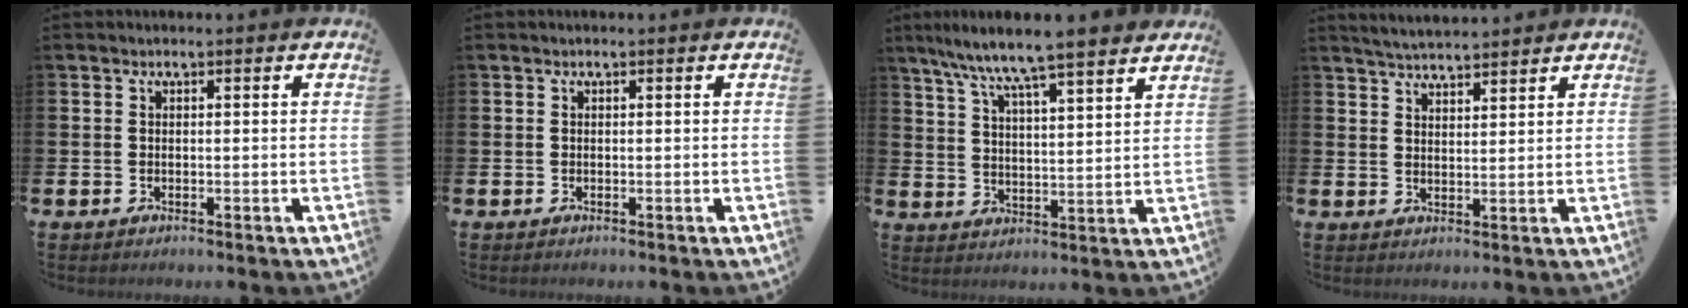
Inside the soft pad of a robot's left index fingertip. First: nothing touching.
{"total": 0.0}
{"total": 8.0, "force": [7.6, -0.1, 2.6], "torque": [-0.081, -0.047, 0.132]}
{"total": 3.9, "force": [3.9, 0.1, 0.3], "torque": [-0.007, -0.022, 0.070]}